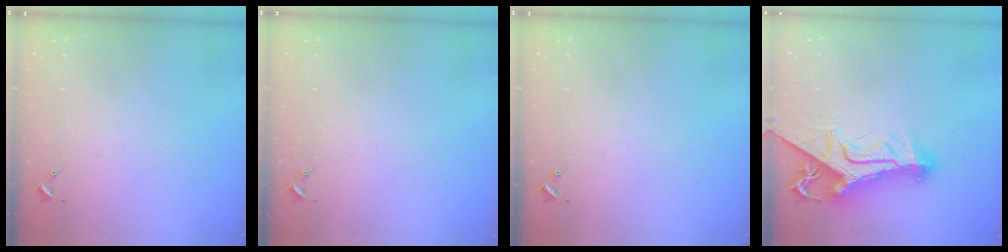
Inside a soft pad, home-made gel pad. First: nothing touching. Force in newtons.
{"total": 0.0}
{"total": 0.0}
{"total": 16.3, "press": 16.2, "slide": 1.5}